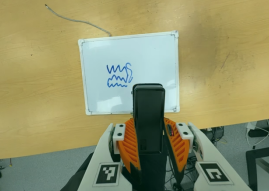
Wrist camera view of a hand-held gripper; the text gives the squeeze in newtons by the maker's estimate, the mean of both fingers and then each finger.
{"total": 5.0, "left": 3.7, "right": 6.3}